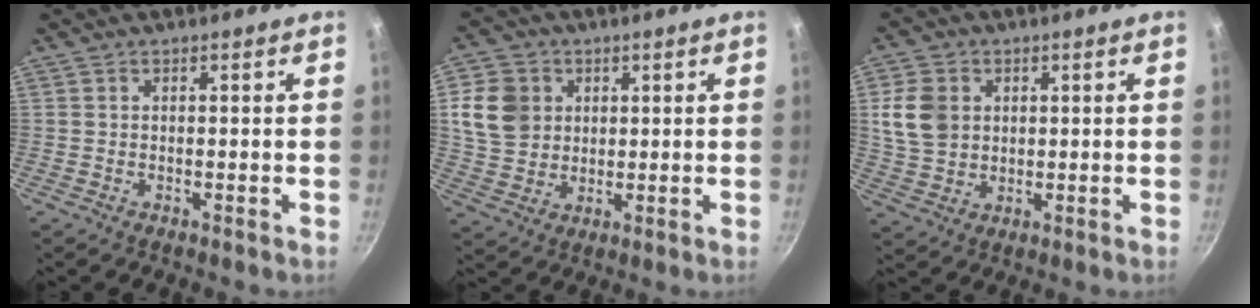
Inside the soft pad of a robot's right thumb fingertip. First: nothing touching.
{"total": 10.2, "force": [2.6, 8.7, 4.7], "torque": [-0.064, 0.000, 0.053]}
{"total": 8.8, "force": [1.9, 7.1, 4.8], "torque": [-0.076, -0.002, 0.042]}